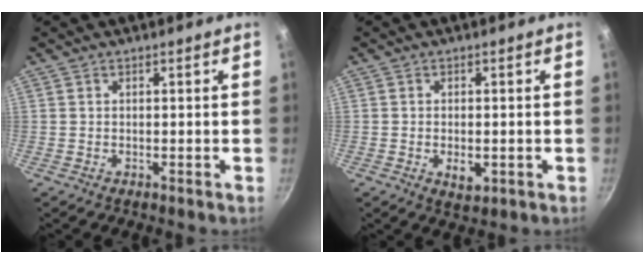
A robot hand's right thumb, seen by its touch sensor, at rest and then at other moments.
{"total": 3.5, "force": [-0.8, 2.0, 2.8], "torque": [-0.042, -0.004, -0.009]}